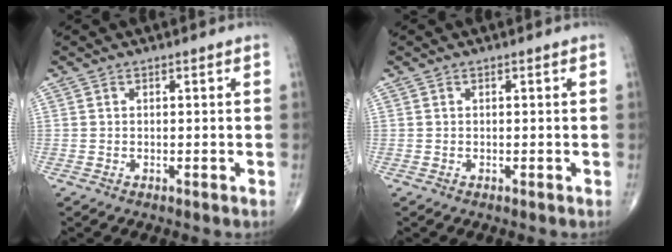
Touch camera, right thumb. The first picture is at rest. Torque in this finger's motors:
{"motor_torque": [0.03, -0.01, 0.04, 0.02, 0.00]}